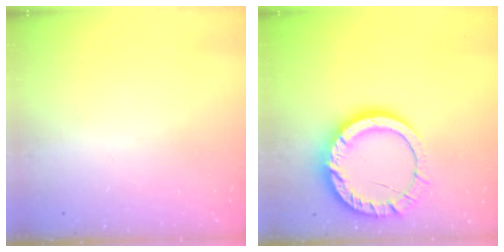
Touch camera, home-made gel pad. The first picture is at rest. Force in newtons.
{"total": 15.1, "press": 15.0, "slide": 1.2}